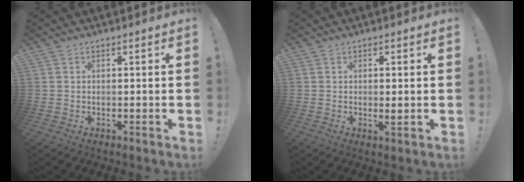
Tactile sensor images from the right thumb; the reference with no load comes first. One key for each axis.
{"total": 1.8, "fx": -0.1, "fy": 0.2, "fz": 1.8, "tx": -0.027, "ty": -0.002, "tz": -0.002}